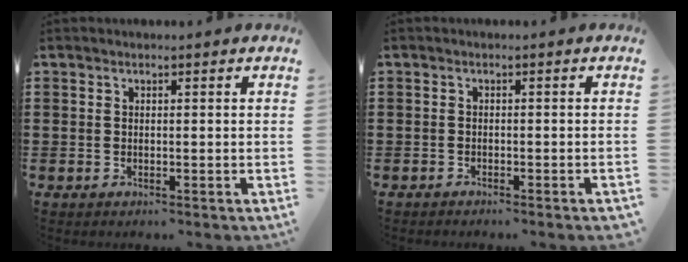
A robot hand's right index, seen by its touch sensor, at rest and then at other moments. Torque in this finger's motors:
{"motor_torque": [0.41, -0.26, 0.12, 0.01]}